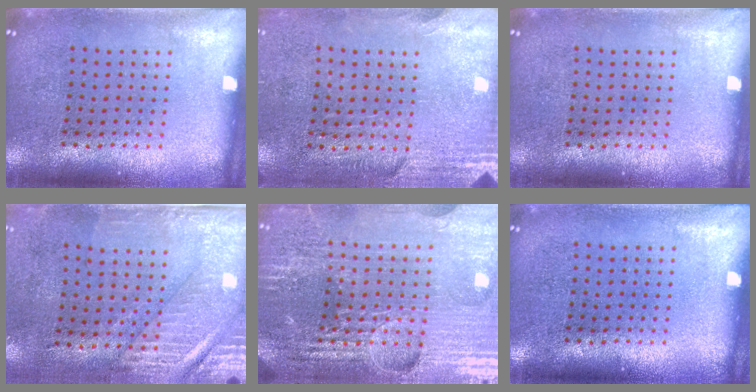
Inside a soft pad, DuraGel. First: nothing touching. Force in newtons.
{"total": 2.8, "press": 2.4, "slide": 1.4}
{"total": 0.0}
{"total": 3.0, "press": 2.5, "slide": 1.6}
{"total": 5.7, "press": 5.2, "slide": 2.3}
{"total": 0.0}